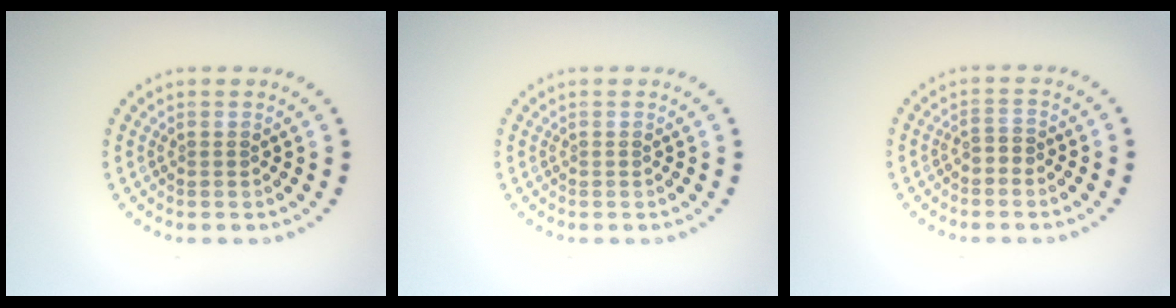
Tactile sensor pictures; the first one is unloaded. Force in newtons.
{"total": 0.0}
{"total": 1.1, "press": 1.0, "slide": 0.5}